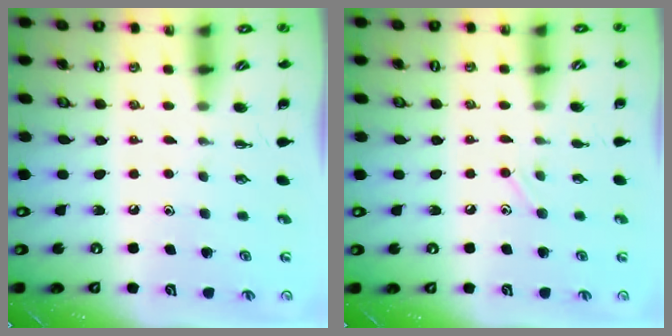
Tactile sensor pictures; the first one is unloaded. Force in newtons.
{"total": 4.7, "press": 4.5, "slide": 1.5}